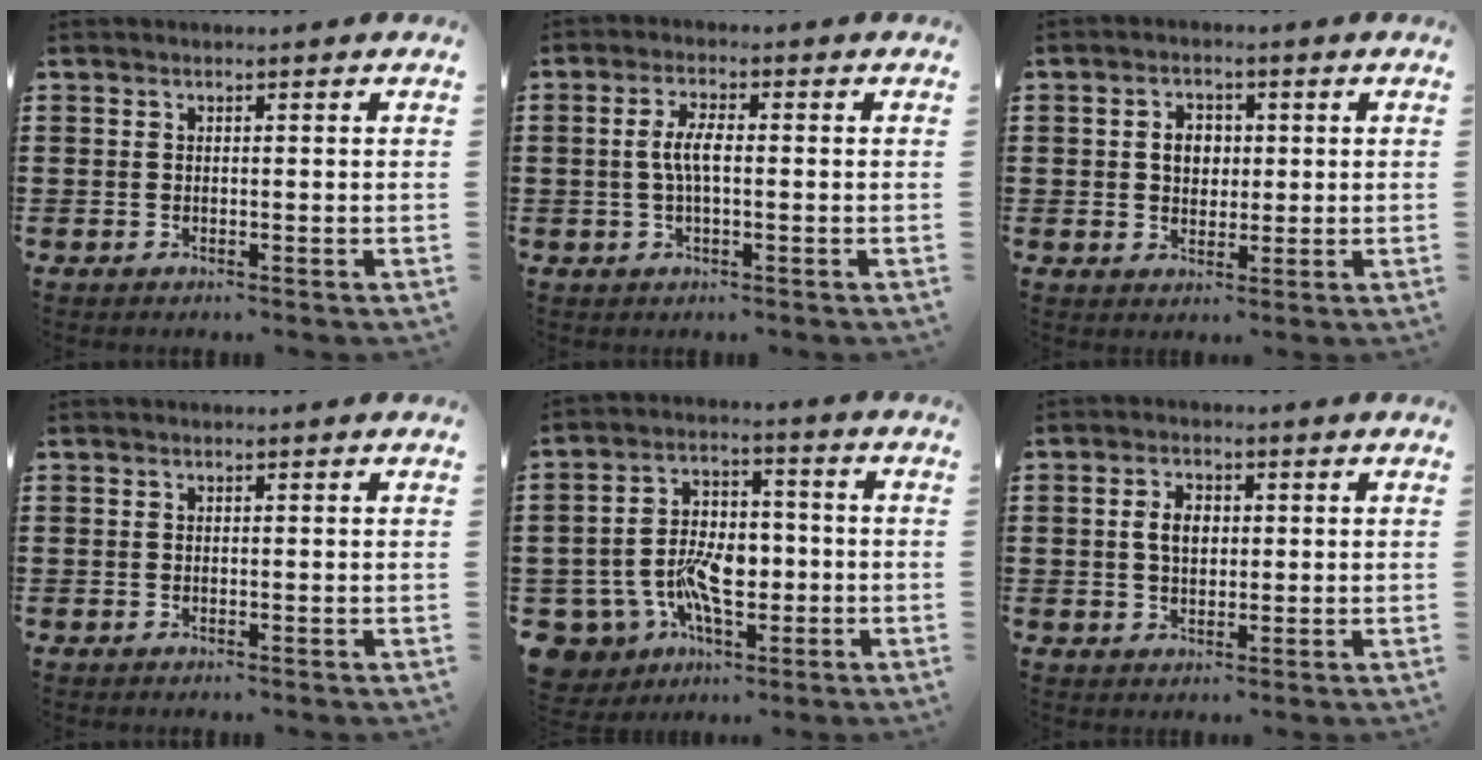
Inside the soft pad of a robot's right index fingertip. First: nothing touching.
{"total": 3.9, "force": [-0.3, 1.1, 3.7], "torque": [-0.082, -0.002, -0.011]}
{"total": 3.5, "force": [0.3, 2.7, 2.1], "torque": [-0.043, 0.007, 0.000]}
{"total": 0.0}
{"total": 10.4, "force": [-3.3, 7.1, 6.7], "torque": [-0.161, 0.017, -0.059]}
{"total": 3.5, "force": [0.3, 2.2, 2.8], "torque": [-0.050, 0.006, 0.002]}